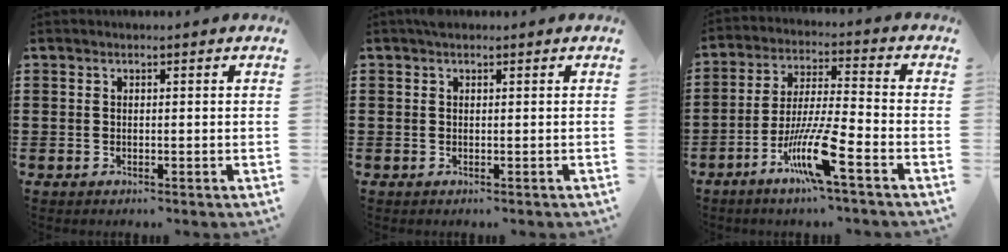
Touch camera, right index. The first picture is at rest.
{"total": 0.7, "force": [0.3, 0.5, 0.2], "torque": [-0.007, 0.004, 0.006]}
{"total": 10.4, "force": [-5.8, 0.8, 8.6], "torque": [-0.179, -0.007, -0.111]}